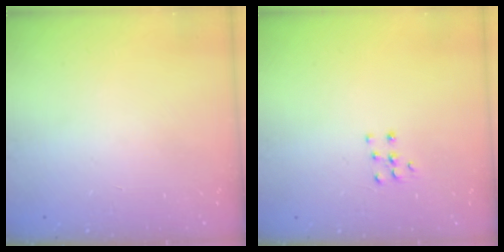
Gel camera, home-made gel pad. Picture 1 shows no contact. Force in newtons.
{"total": 4.6, "press": 4.5, "slide": 0.5}